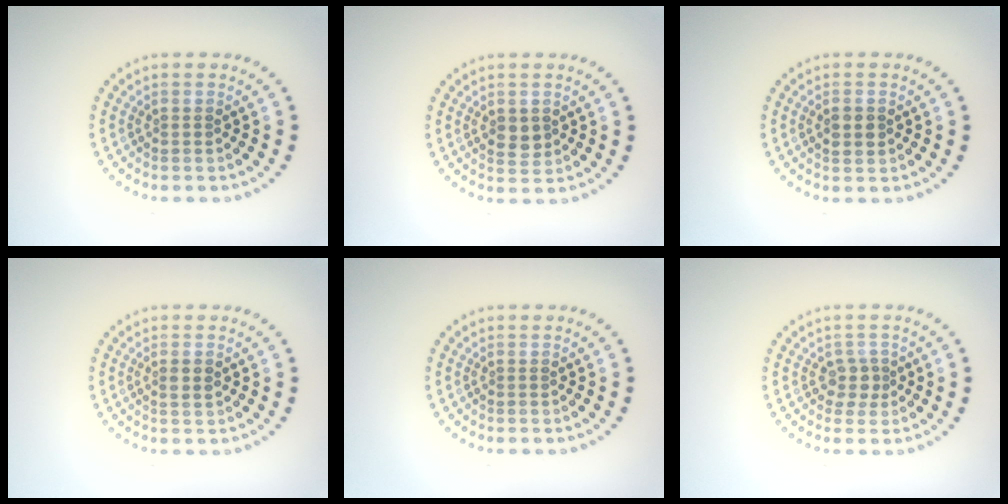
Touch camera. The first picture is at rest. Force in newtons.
{"total": 1.9, "press": 1.9, "slide": 0.2}
{"total": 1.3, "press": 1.3, "slide": 0.1}
{"total": 1.2, "press": 1.2, "slide": 0.3}
{"total": 0.0}
{"total": 1.7, "press": 1.4, "slide": 1.0}